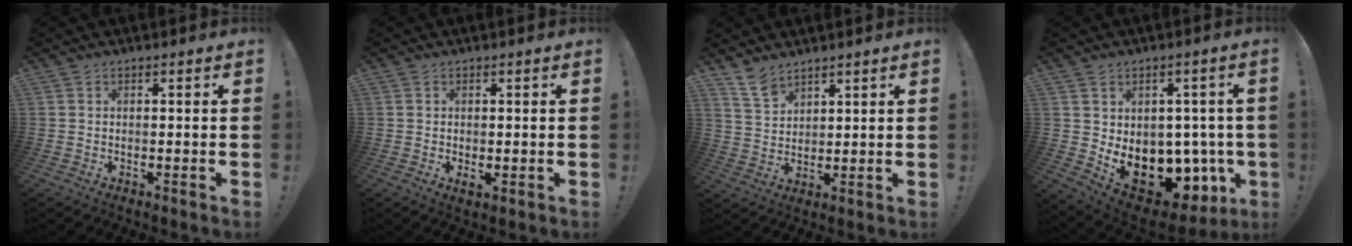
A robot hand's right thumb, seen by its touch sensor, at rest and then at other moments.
{"total": 1.5, "force": [0.3, 0.9, 1.2], "torque": [-0.015, 0.000, 0.005]}
{"total": 6.8, "force": [5.6, 3.2, 2.3], "torque": [-0.045, -0.036, 0.110]}
{"total": 13.5, "force": [-3.3, 9.8, 8.7], "torque": [-0.119, 0.000, -0.035]}